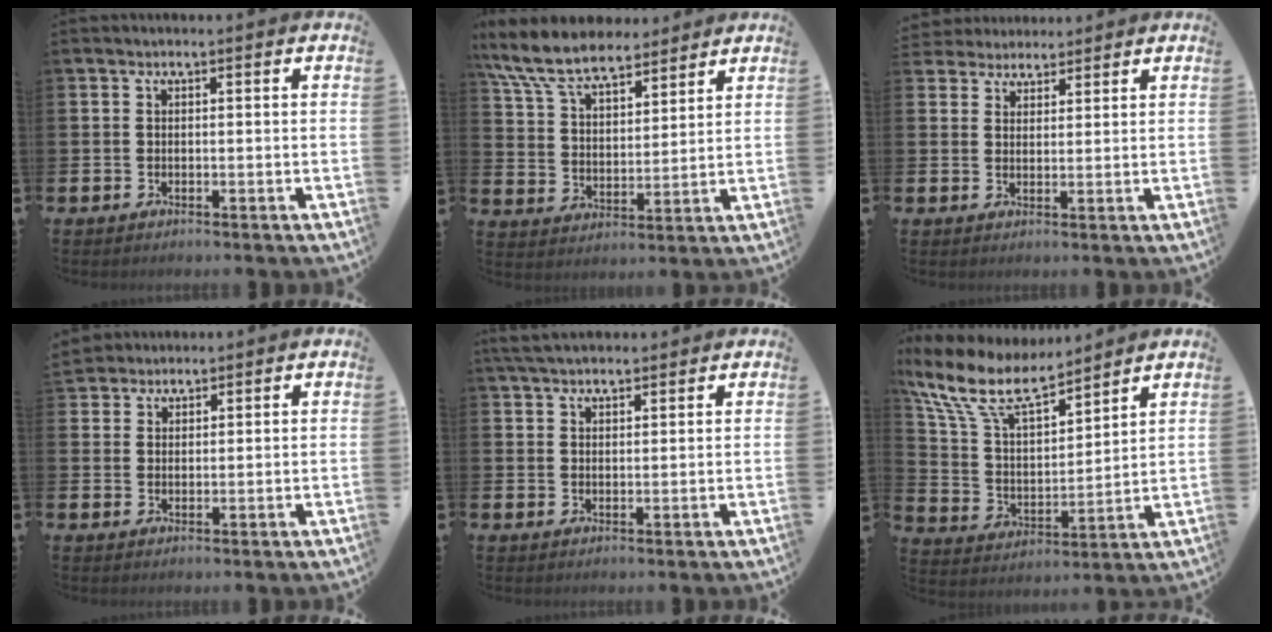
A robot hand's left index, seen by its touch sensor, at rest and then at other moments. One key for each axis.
{"total": 9.1, "fx": 8.2, "fy": 2.8, "fz": 3.0, "tx": -0.094, "ty": -0.035, "tz": 0.150}
{"total": 3.4, "fx": 3.1, "fy": 1.2, "fz": -0.5, "tx": -0.002, "ty": -0.011, "tz": 0.056}
{"total": 3.1, "fx": 3.0, "fy": 0.8, "fz": -0.4, "tx": 0.001, "ty": -0.008, "tz": 0.057}
{"total": 4.2, "fx": 3.9, "fy": 1.0, "fz": 1.2, "tx": -0.026, "ty": -0.011, "tz": 0.072}
{"total": 10.6, "fx": 8.8, "fy": 3.3, "fz": 4.9, "tx": -0.134, "ty": -0.048, "tz": 0.156}